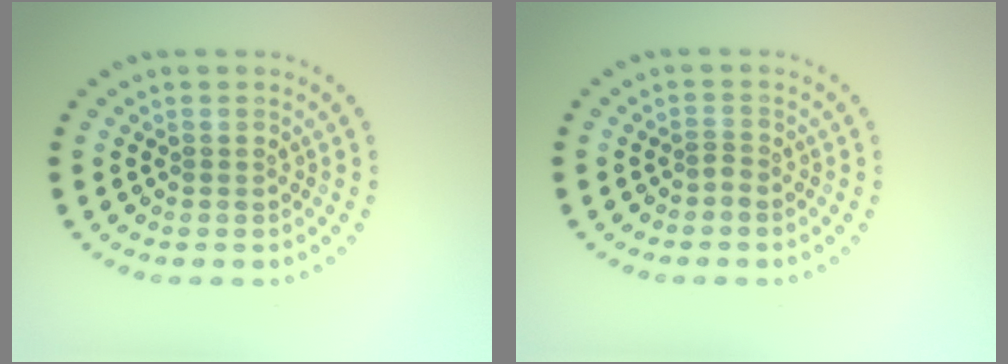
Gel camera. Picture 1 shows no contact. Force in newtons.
{"total": 0.5, "press": 0.2, "slide": 0.5}